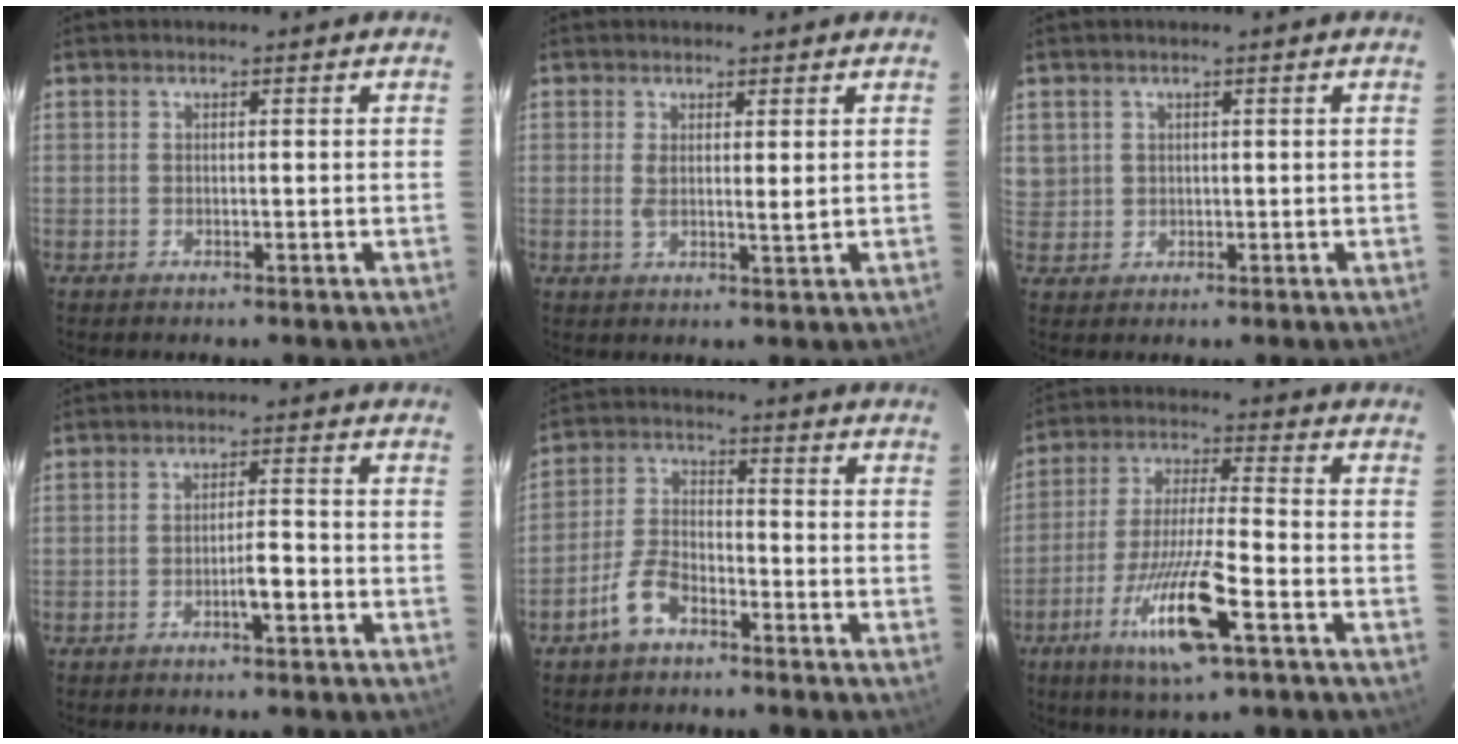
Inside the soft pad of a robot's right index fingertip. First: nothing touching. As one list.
[{"total": 3.0, "force": [0.8, 0.7, 2.8], "torque": [-0.049, -0.008, 0.015]}, {"total": 3.2, "force": [1.2, 2.9, 0.3], "torque": [0.001, 0.004, 0.029]}, {"total": 3.2, "force": [-1.4, 0.4, 2.8], "torque": [-0.043, 0.003, -0.021]}, {"total": 6.3, "force": [-4.0, 3.1, 3.9], "torque": [-0.092, 0.009, -0.079]}, {"total": 13.5, "force": [-6.3, 0.9, 11.9], "torque": [-0.233, -0.024, -0.112]}]